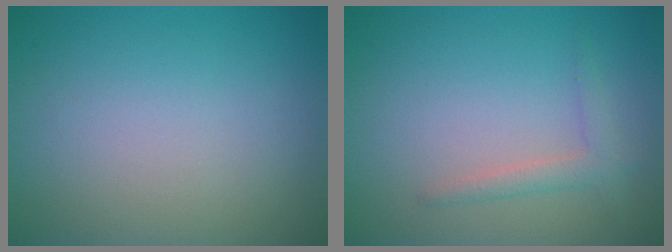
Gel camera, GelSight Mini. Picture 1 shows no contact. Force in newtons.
{"total": 1.6, "press": 1.6, "slide": 0.0}